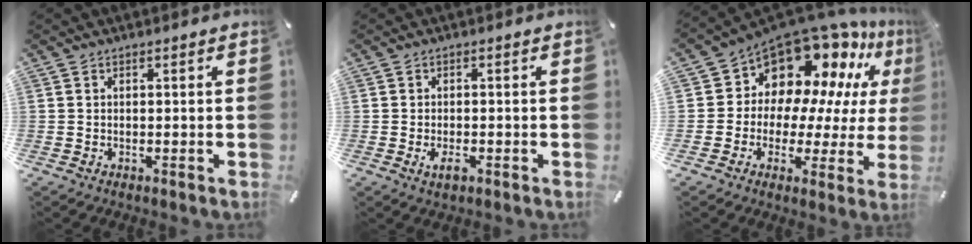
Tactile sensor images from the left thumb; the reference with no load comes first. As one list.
[{"total": 2.8, "force": [-1.1, 1.4, 2.2], "torque": [-0.051, -0.001, -0.023]}, {"total": 14.6, "force": [10.8, 8.9, 4.0], "torque": [-0.074, -0.106, 0.194]}]